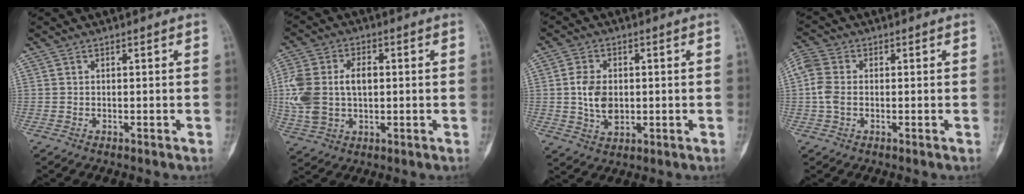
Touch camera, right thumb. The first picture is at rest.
{"total": 13.8, "force": [0.8, 9.2, 10.3], "torque": [-0.224, 0.016, 0.022]}
{"total": 6.9, "force": [0.0, 4.7, 5.1], "torque": [-0.085, -0.005, 0.005]}
{"total": 5.0, "force": [-0.2, 3.5, 3.6], "torque": [-0.096, 0.013, -0.012]}